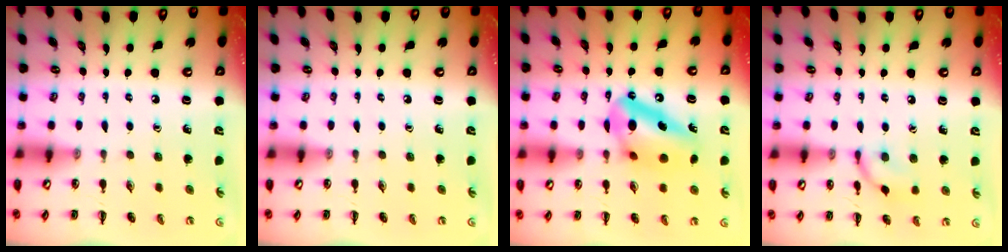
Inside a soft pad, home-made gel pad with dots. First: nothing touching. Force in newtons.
{"total": 0.0}
{"total": 11.5, "press": 11.4, "slide": 1.6}
{"total": 8.3, "press": 8.2, "slide": 0.3}